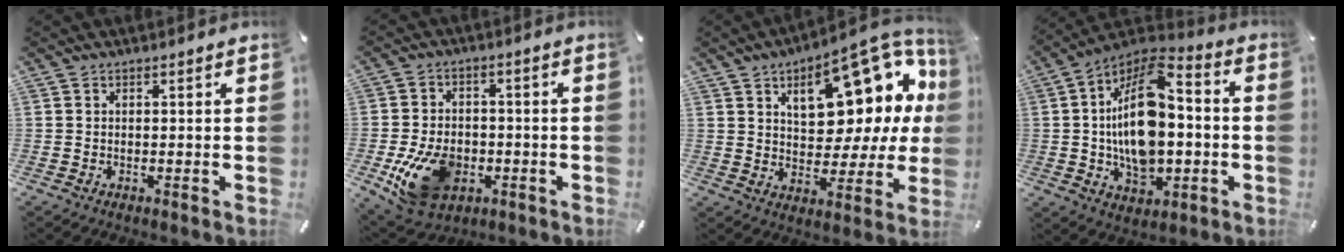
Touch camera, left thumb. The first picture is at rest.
{"total": 14.1, "force": [-4.2, 10.0, 9.0], "torque": [-0.189, 0.012, -0.069]}
{"total": 19.6, "force": [9.3, 10.3, 13.9], "torque": [-0.181, -0.061, 0.153]}
{"total": 19.2, "force": [-0.5, 11.7, 15.2], "torque": [-0.287, 0.004, -0.009]}